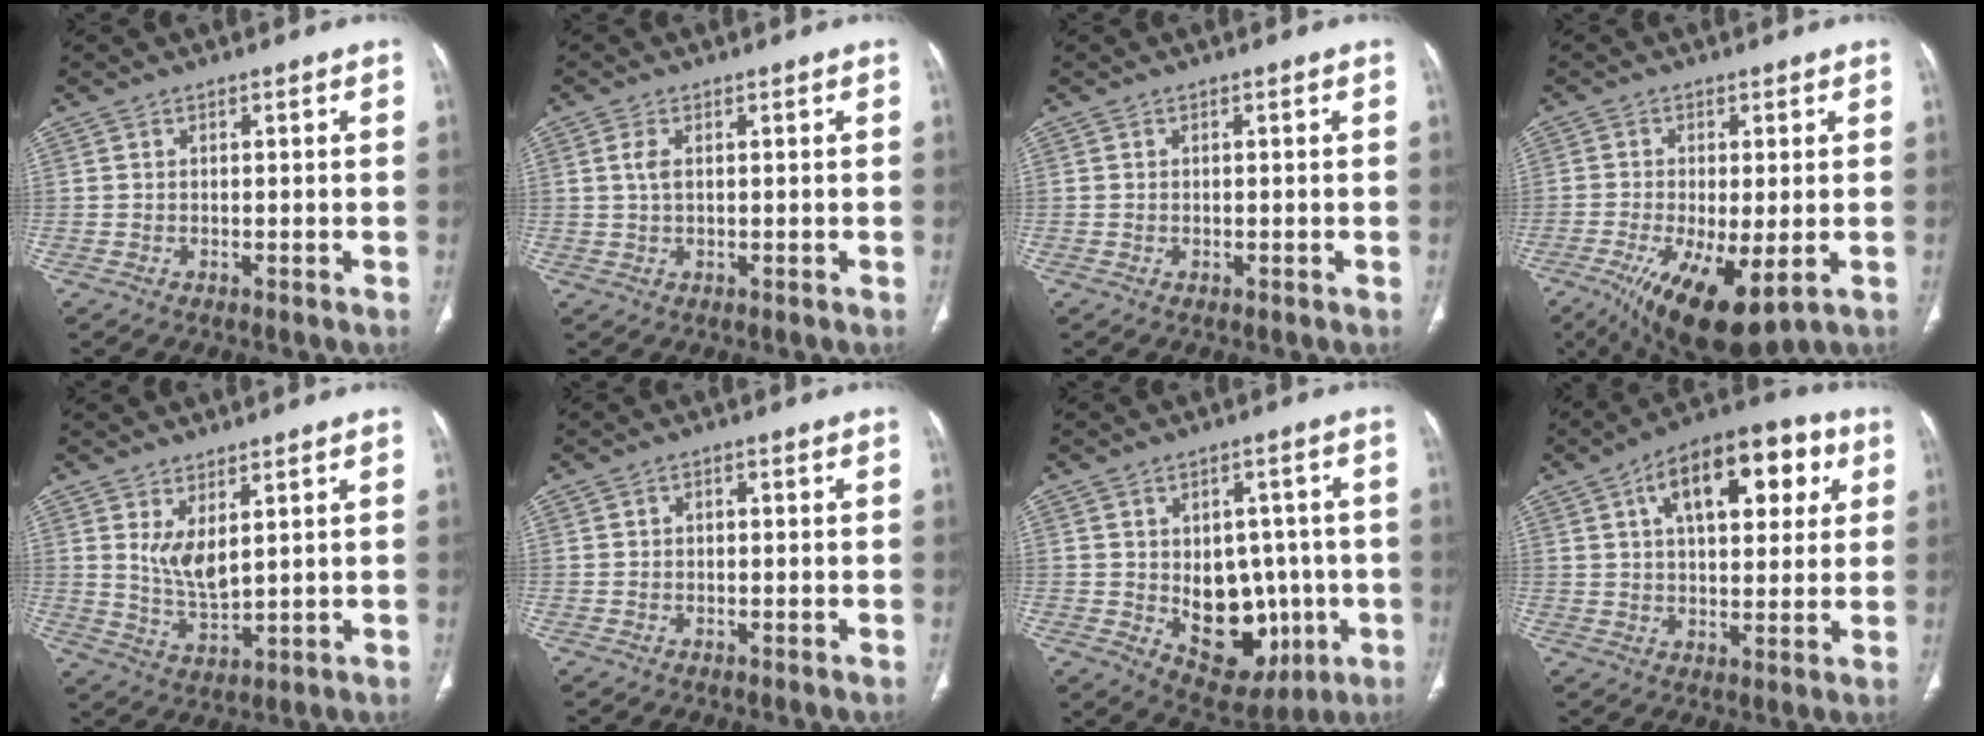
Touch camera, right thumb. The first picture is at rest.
{"total": 2.4, "force": [0.6, 1.2, 2.0], "torque": [-0.047, 0.004, 0.014]}
{"total": 0.0}
{"total": 13.9, "force": [-5.4, 5.0, 11.8], "torque": [-0.217, -0.021, -0.073]}
{"total": 6.0, "force": [2.5, 2.3, 5.0], "torque": [-0.093, -0.030, 0.062]}
{"total": 0.8, "force": [0.0, 0.6, 0.5], "torque": [-0.004, 0.002, -0.003]}
{"total": 14.7, "force": [-2.4, 10.1, 10.4], "torque": [-0.094, 0.008, -0.008]}
{"total": 18.4, "force": [6.6, 9.2, 14.4], "torque": [-0.174, 0.012, 0.094]}